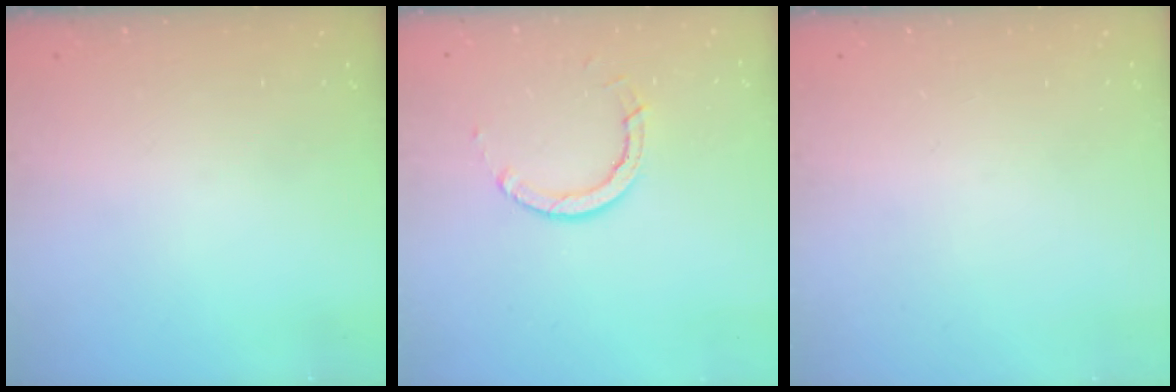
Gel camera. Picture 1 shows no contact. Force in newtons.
{"total": 5.4, "press": 5.4, "slide": 0.5}
{"total": 0.0}